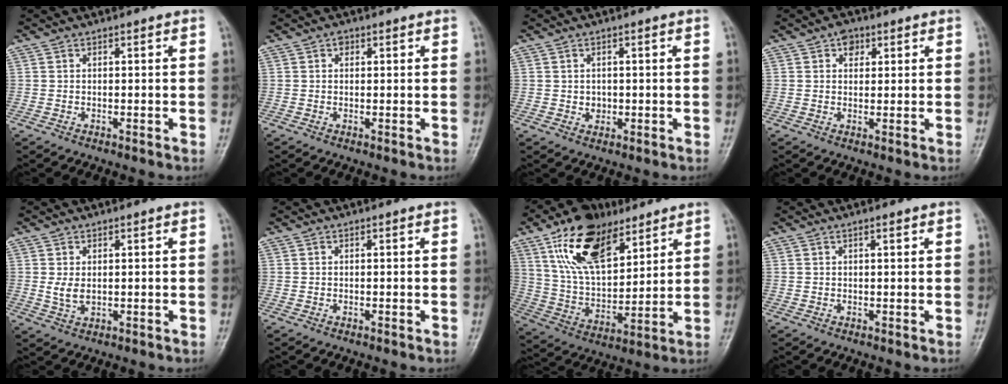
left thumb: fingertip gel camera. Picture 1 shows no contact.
{"total": 1.2, "force": [0.6, 1.0, 0.5], "torque": [0.002, 0.000, 0.005]}
{"total": 1.8, "force": [0.1, 1.6, 0.7], "torque": [-0.003, 0.000, 0.006]}
{"total": 3.2, "force": [1.6, 2.4, 1.5], "torque": [-0.004, -0.003, 0.020]}
{"total": 3.2, "force": [0.5, 2.0, 2.4], "torque": [-0.043, -0.005, 0.016]}
{"total": 0.0}
{"total": 18.0, "force": [10.3, 9.1, 11.6], "torque": [-0.172, -0.036, 0.196]}
{"total": 0.9, "force": [0.7, 0.2, 0.6], "torque": [-0.010, -0.003, 0.011]}